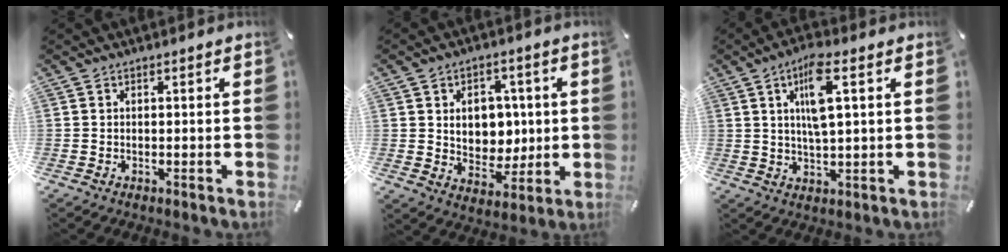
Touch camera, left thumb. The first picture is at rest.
{"total": 9.4, "force": [1.2, 7.9, 5.0], "torque": [-0.058, -0.001, 0.023]}
{"total": 9.1, "force": [3.1, 2.5, 8.2], "torque": [-0.155, -0.002, 0.046]}